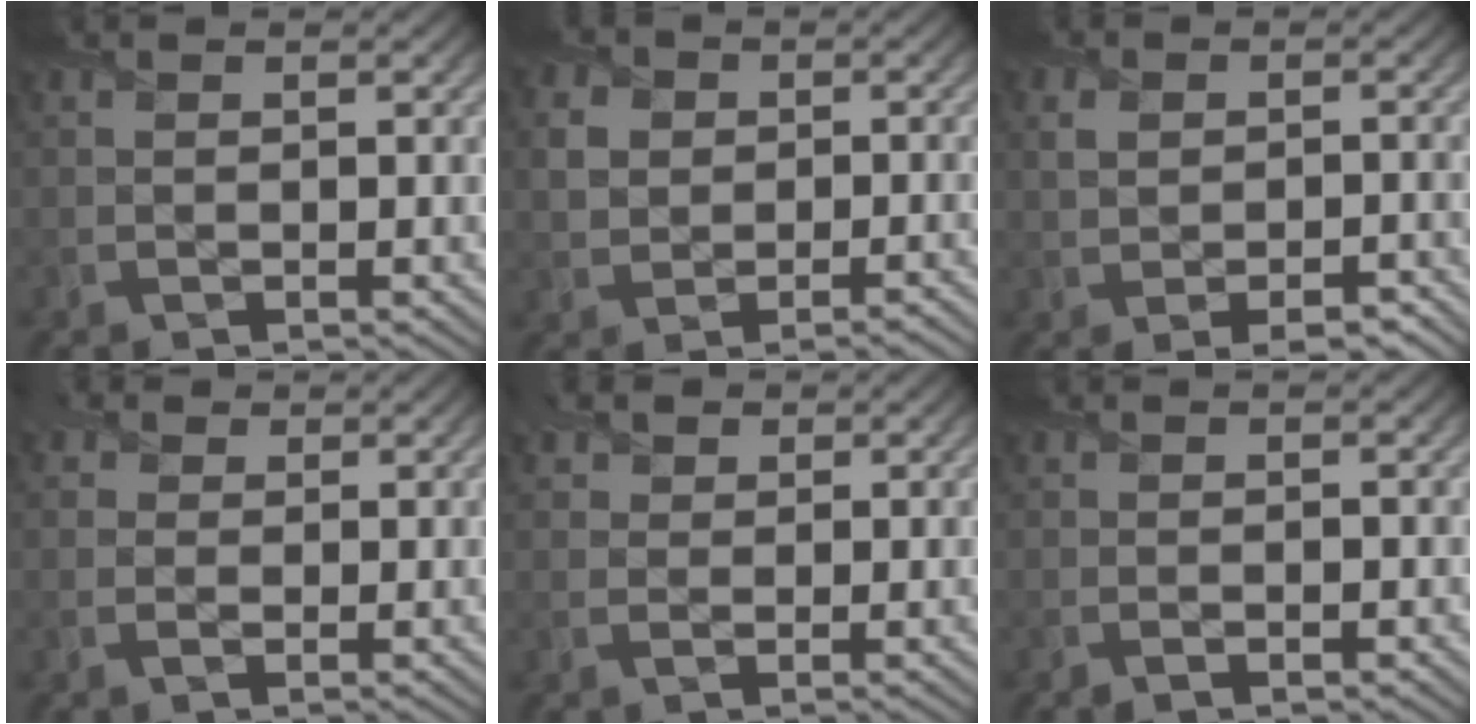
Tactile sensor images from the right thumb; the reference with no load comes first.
{"total": 4.0, "force": [-0.1, 3.3, 2.3], "torque": [-0.045, 0.001, -0.008]}
{"total": 5.4, "force": [-1.1, 3.5, 4.0], "torque": [-0.063, -0.009, -0.013]}
{"total": 2.3, "force": [0.7, 1.9, 1.0], "torque": [-0.028, 0.003, 0.008]}
{"total": 2.4, "force": [1.4, 1.8, 0.9], "torque": [-0.027, -0.001, 0.023]}
{"total": 0.9, "force": [-0.4, 0.3, 0.8], "torque": [-0.016, 0.003, -0.005]}